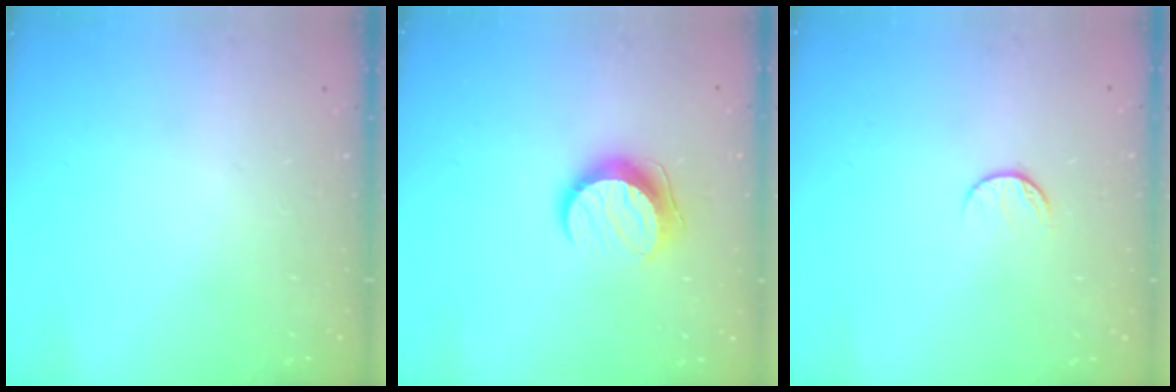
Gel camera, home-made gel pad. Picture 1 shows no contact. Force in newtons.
{"total": 9.7, "press": 9.7, "slide": 0.2}
{"total": 6.8, "press": 6.7, "slide": 0.9}